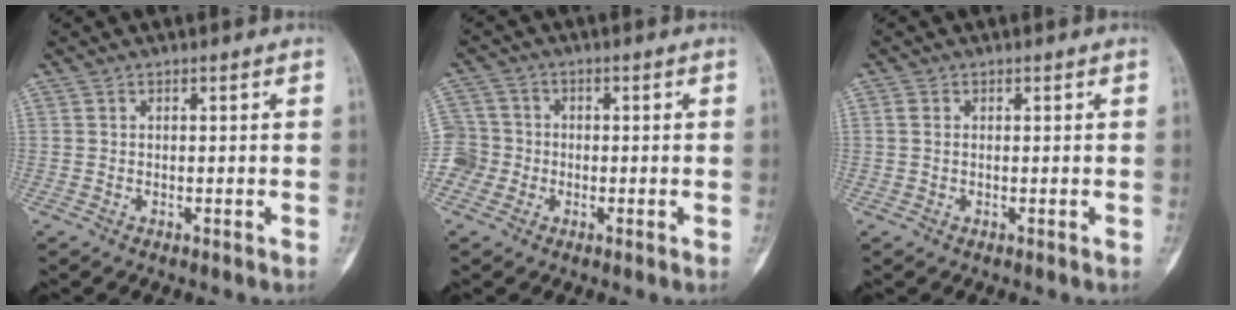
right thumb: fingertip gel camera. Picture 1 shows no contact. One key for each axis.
{"total": 5.9, "fx": -1.6, "fy": 5.7, "fz": 0.7, "tx": 0.000, "ty": 0.015, "tz": -0.035}
{"total": 1.2, "fx": 0.2, "fy": 0.8, "fz": 0.8, "tx": -0.020, "ty": 0.000, "tz": 0.003}